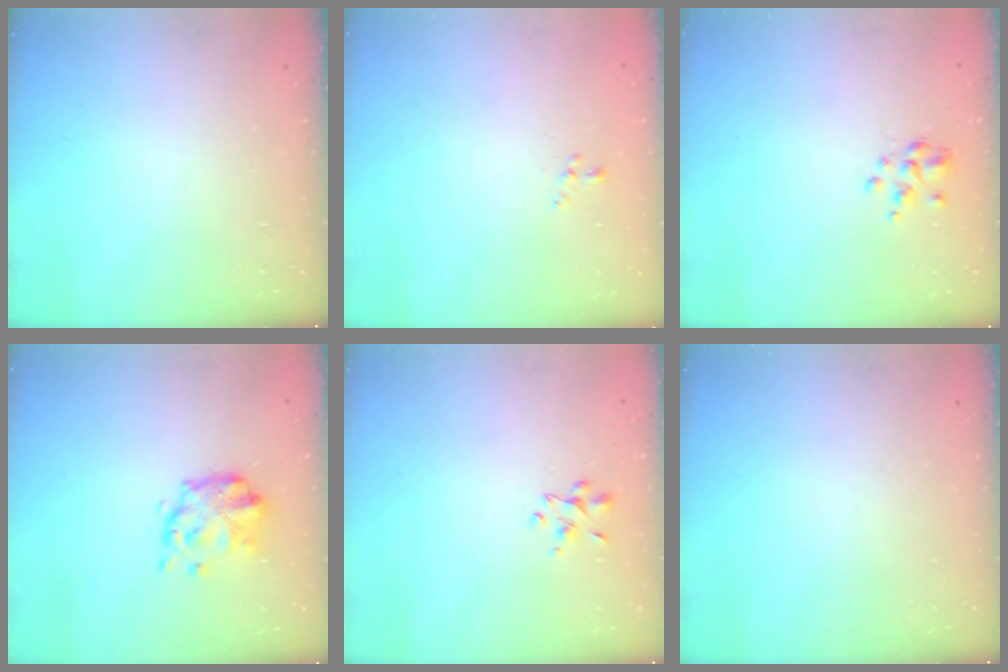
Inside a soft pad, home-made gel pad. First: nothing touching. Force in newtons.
{"total": 0.0}
{"total": 2.6, "press": 2.5, "slide": 0.8}
{"total": 6.5, "press": 6.5, "slide": 0.4}
{"total": 2.9, "press": 2.8, "slide": 0.9}
{"total": 0.0}